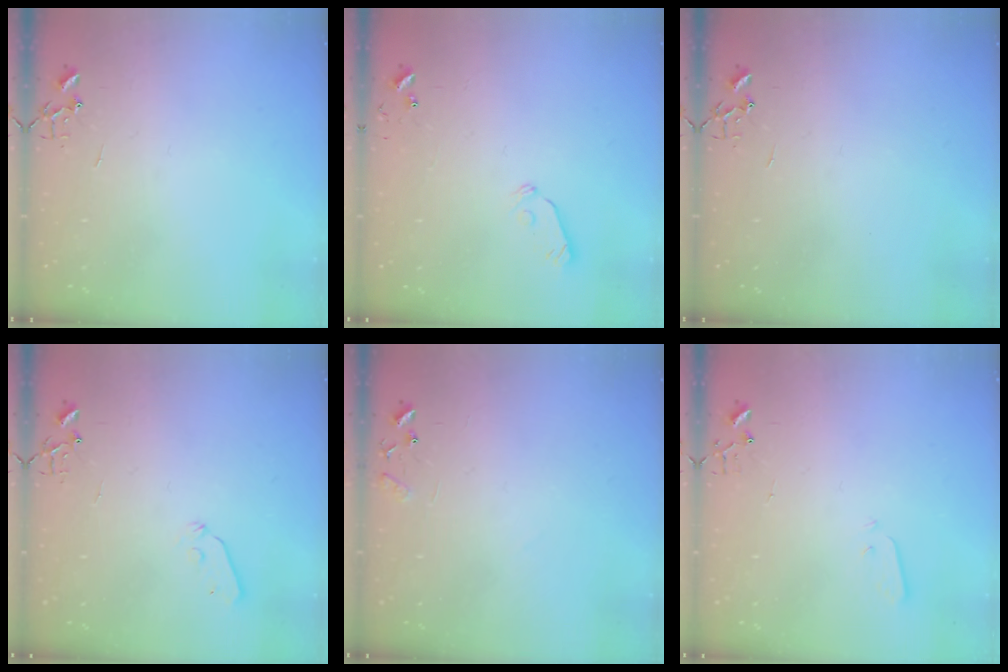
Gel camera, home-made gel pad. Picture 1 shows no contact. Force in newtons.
{"total": 5.9, "press": 5.9, "slide": 0.5}
{"total": 0.0}
{"total": 4.0, "press": 4.0, "slide": 0.5}
{"total": 8.3, "press": 8.3, "slide": 0.6}
{"total": 2.1, "press": 2.0, "slide": 0.4}